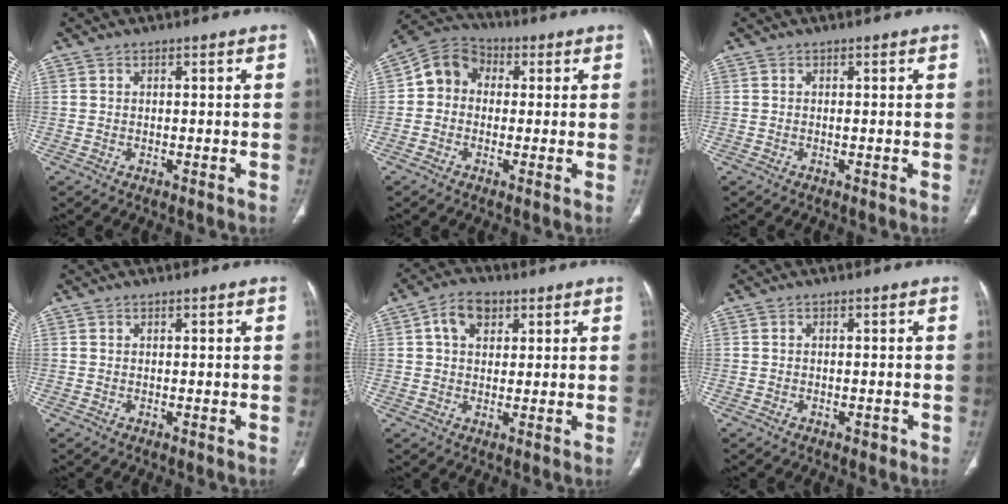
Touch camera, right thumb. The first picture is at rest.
{"total": 7.8, "force": [0.2, 6.9, 3.8], "torque": [-0.049, 0.024, -0.014]}
{"total": 0.0}
{"total": 0.0}
{"total": 6.5, "force": [2.4, 4.4, 4.0], "torque": [-0.054, 0.004, 0.038]}
{"total": 1.0, "force": [-0.6, 0.7, 0.4], "torque": [-0.006, 0.001, -0.009]}